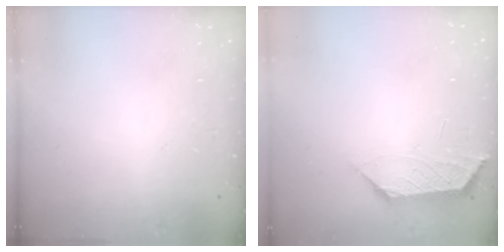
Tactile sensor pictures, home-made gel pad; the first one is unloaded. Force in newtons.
{"total": 1.2, "press": 1.2, "slide": 0.4}